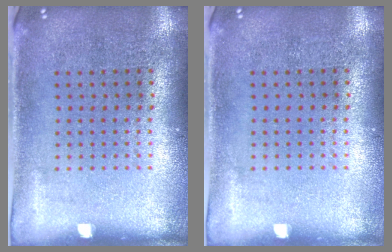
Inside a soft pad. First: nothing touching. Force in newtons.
{"total": 0.0}